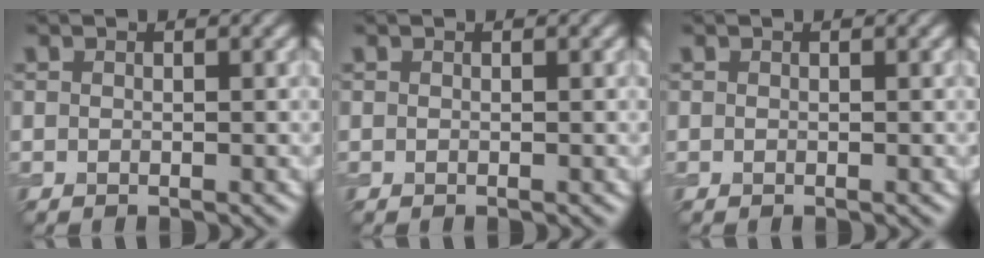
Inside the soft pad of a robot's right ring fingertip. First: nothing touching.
{"total": 0.0}
{"total": 0.0}